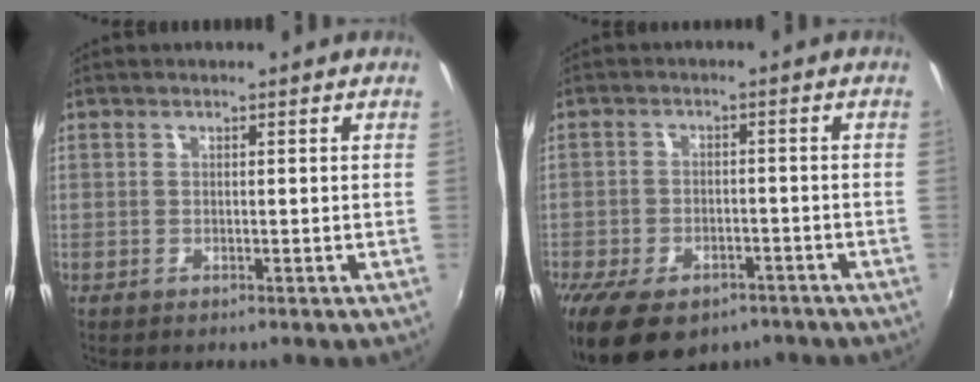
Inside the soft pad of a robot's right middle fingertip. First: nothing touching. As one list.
[{"total": 13.5, "force": [-9.2, 7.0, 7.0], "torque": [-0.161, -0.025, -0.141]}]